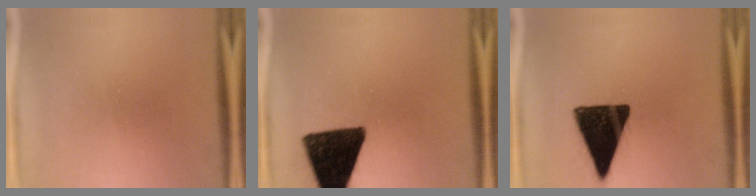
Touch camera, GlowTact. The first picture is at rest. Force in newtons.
{"total": 15.0}
{"total": 16.3}